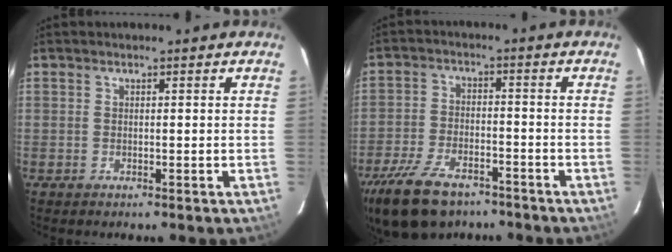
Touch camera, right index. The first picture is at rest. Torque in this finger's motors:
{"motor_torque": [1.18, -0.96, 0.58, 0.13]}